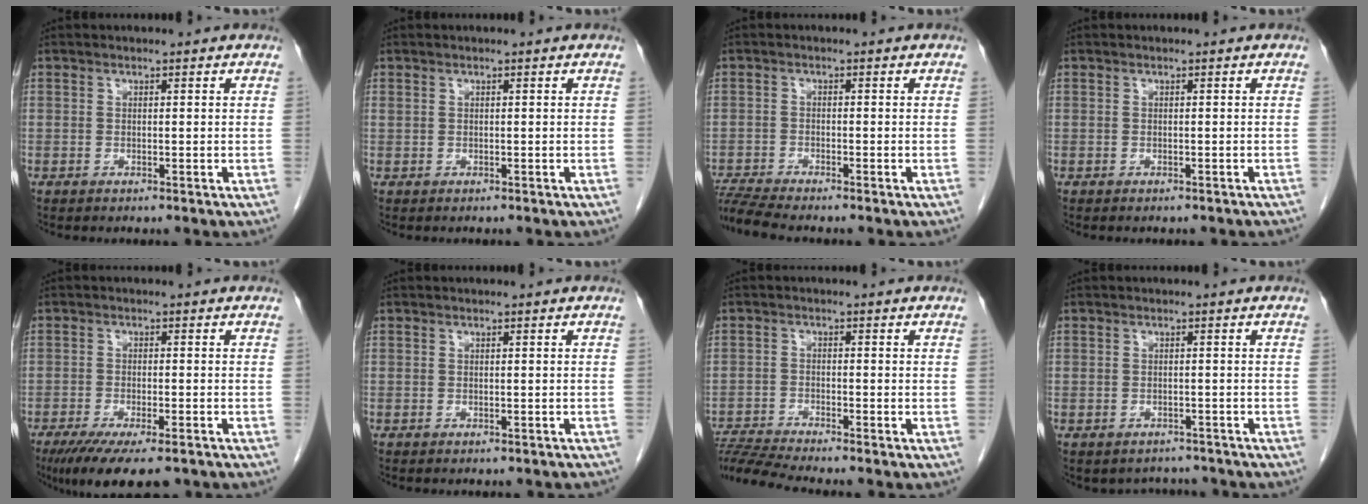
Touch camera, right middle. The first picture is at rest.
{"total": 0.0}
{"total": 4.6, "force": [-4.2, -1.0, 1.4], "torque": [-0.031, -0.018, -0.079]}
{"total": 3.1, "force": [-2.7, 1.1, 1.0], "torque": [-0.019, -0.004, -0.028]}
{"total": 11.4, "force": [-8.4, 2.6, 7.3], "torque": [-0.107, -0.018, -0.127]}
{"total": 3.3, "force": [-2.9, 1.1, 1.1], "torque": [-0.016, -0.005, -0.030]}
{"total": 6.5, "force": [-6.0, -1.7, 1.6], "torque": [-0.034, -0.013, -0.111]}
{"total": 3.3, "force": [-2.8, 1.7, -0.3], "torque": [0.001, 0.012, -0.039]}